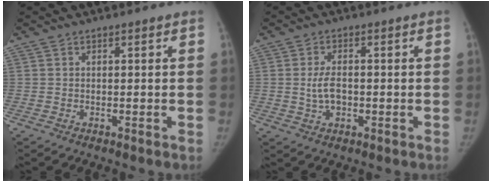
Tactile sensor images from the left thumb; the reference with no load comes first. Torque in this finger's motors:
{"motor_torque": [-0.42, -0.05, -0.26, 0.32, 0.03]}